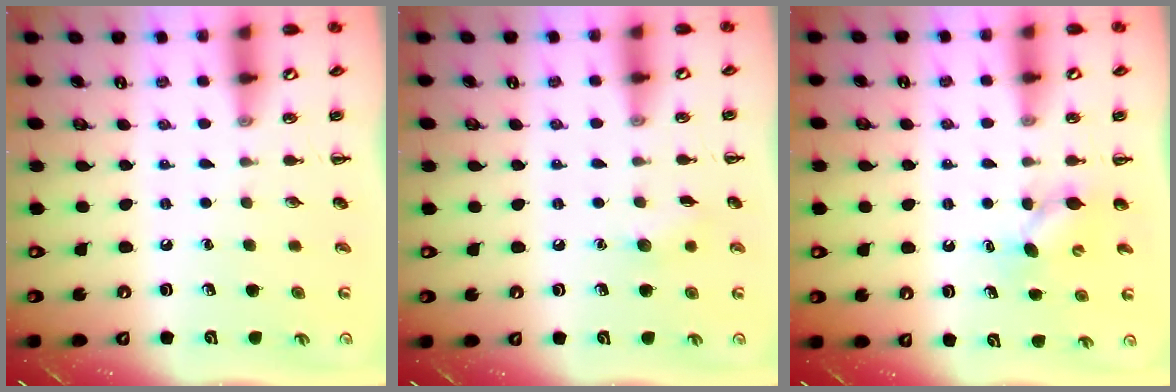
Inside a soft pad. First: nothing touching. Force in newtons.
{"total": 5.8, "press": 5.7, "slide": 1.1}
{"total": 4.4, "press": 4.2, "slide": 1.3}